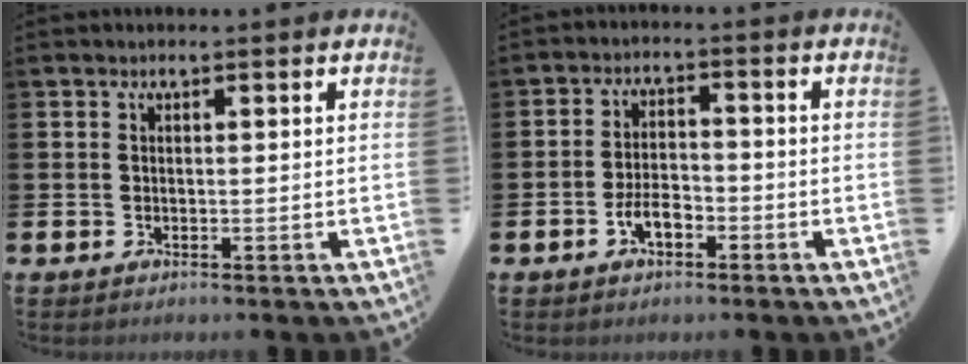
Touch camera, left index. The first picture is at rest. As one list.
[{"total": 3.7, "force": [-1.8, 1.9, 2.6], "torque": [-0.053, 0.010, -0.032]}]